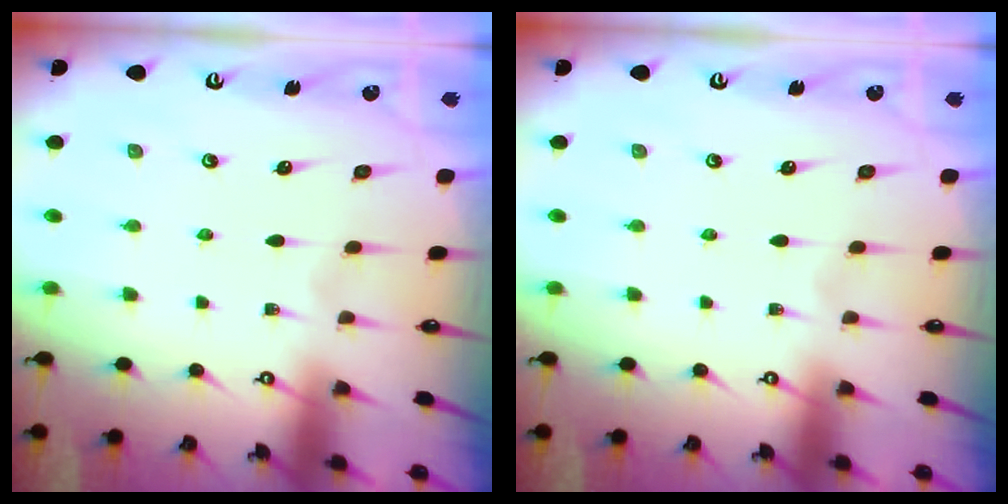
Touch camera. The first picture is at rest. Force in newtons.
{"total": 0.0}